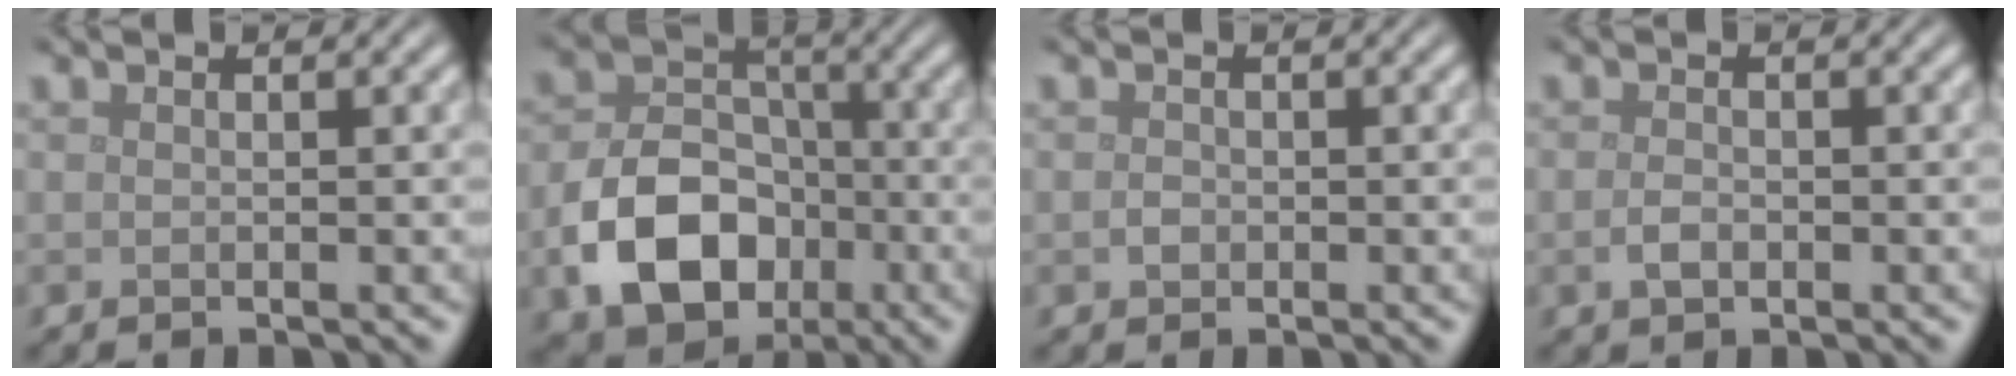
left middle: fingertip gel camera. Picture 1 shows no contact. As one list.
[{"total": 9.0, "force": [-3.2, 6.5, 5.3], "torque": [-0.098, -0.007, -0.059]}, {"total": 0.9, "force": [-0.3, 0.7, 0.4], "torque": [-0.007, -0.002, -0.007]}, {"total": 1.5, "force": [-0.5, 0.9, 1.0], "torque": [-0.022, 0.000, -0.010]}]